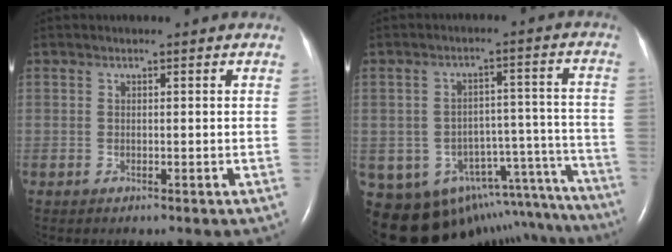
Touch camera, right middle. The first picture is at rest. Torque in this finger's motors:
{"motor_torque": [0.31, -1.01, 0.10, 0.07]}